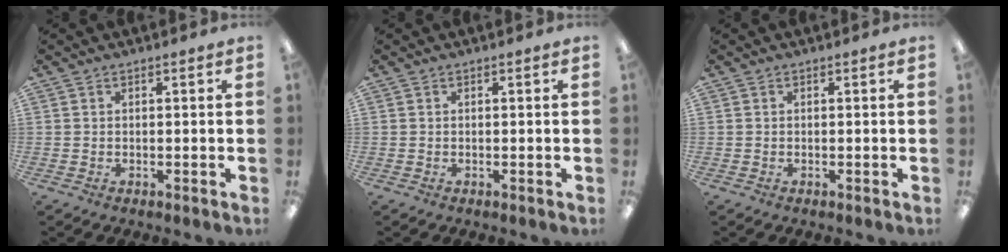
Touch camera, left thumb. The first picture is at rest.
{"total": 0.0}
{"total": 0.0}